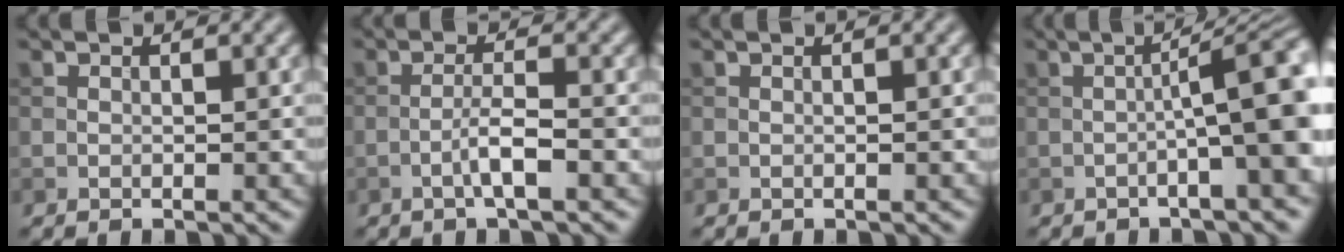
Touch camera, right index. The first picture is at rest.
{"total": 2.6, "force": [-1.2, 0.3, 2.3], "torque": [-0.043, 0.009, -0.026]}
{"total": 0.5, "force": [0.0, 0.1, 0.5], "torque": [-0.007, 0.001, 0.000]}
{"total": 6.8, "force": [-1.1, 0.9, 6.6], "torque": [-0.088, 0.019, -0.023]}